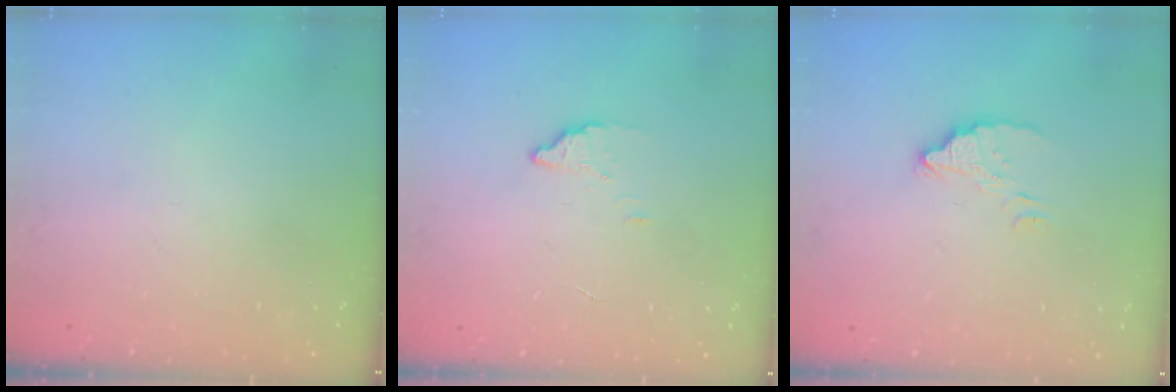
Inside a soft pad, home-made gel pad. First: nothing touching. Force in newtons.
{"total": 2.1, "press": 2.1, "slide": 0.1}
{"total": 4.0, "press": 4.0, "slide": 0.1}